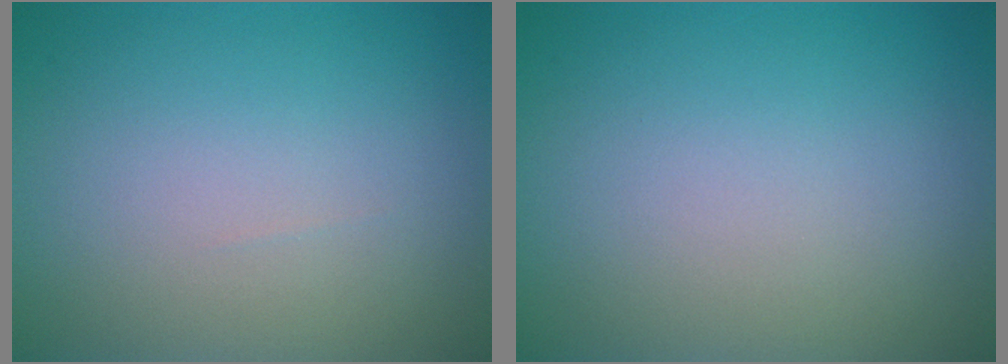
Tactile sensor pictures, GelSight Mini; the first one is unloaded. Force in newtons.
{"total": 0.0}